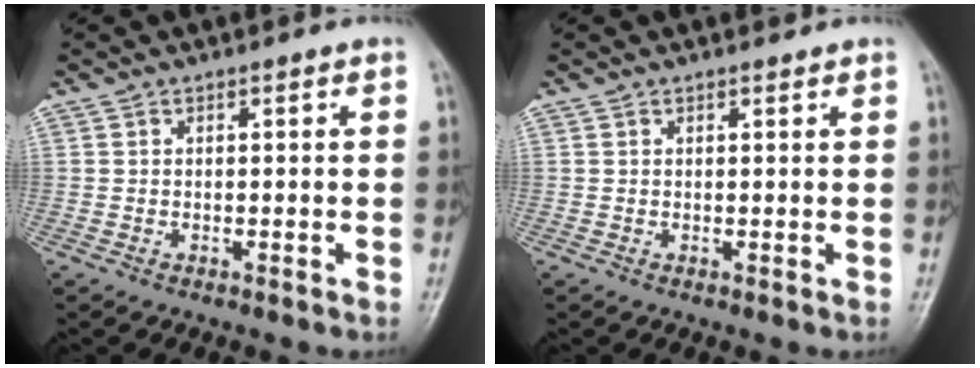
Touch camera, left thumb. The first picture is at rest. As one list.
[{"total": 1.0, "force": [0.8, 0.4, 0.6], "torque": [-0.008, -0.003, 0.009]}]